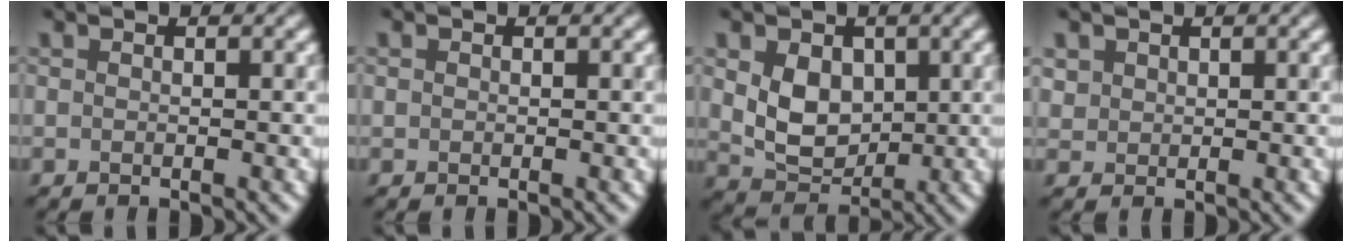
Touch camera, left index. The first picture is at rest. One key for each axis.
{"total": 1.1, "fx": -0.3, "fy": -0.6, "fz": -0.9, "tx": -0.004, "ty": 0.001, "tz": 0.014}
{"total": 3.1, "fx": 0.3, "fy": 2.5, "fz": 1.9, "tx": -0.059, "ty": -0.009, "tz": 0.034}
{"total": 1.1, "fx": 0.2, "fy": -0.1, "fz": -1.1, "tx": -0.001, "ty": 0.001, "tz": 0.033}